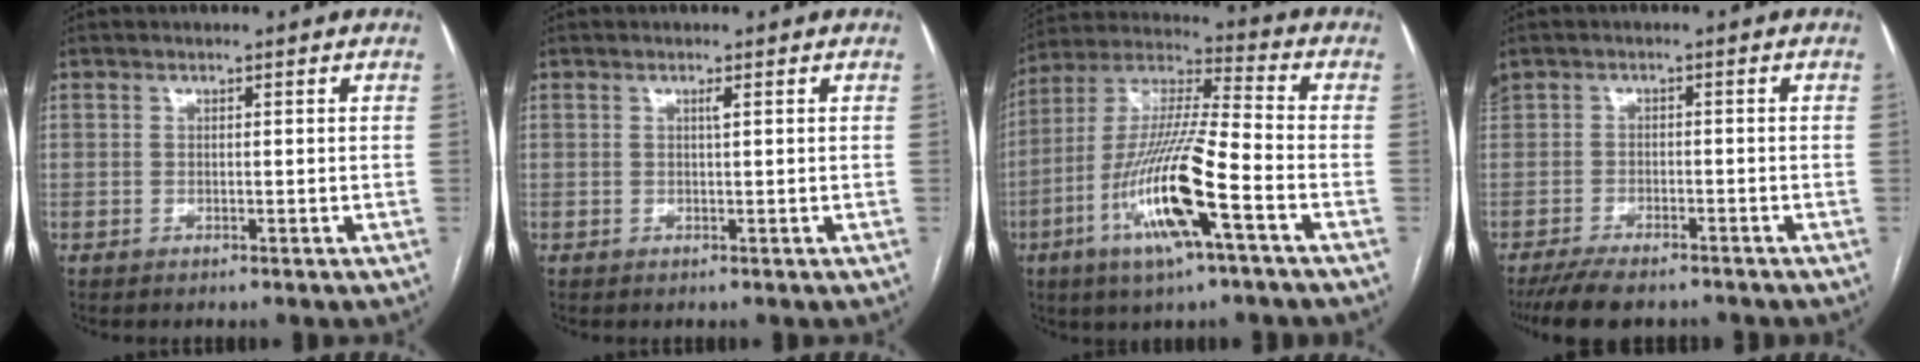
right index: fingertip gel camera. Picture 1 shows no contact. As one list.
[{"total": 0.7, "force": [0.3, -0.1, 0.6], "torque": [-0.013, 0.000, 0.006]}, {"total": 16.8, "force": [-6.5, 1.2, 15.5], "torque": [-0.312, -0.010, -0.122]}, {"total": 11.0, "force": [-8.2, 5.1, 5.2], "torque": [-0.131, -0.012, -0.124]}]